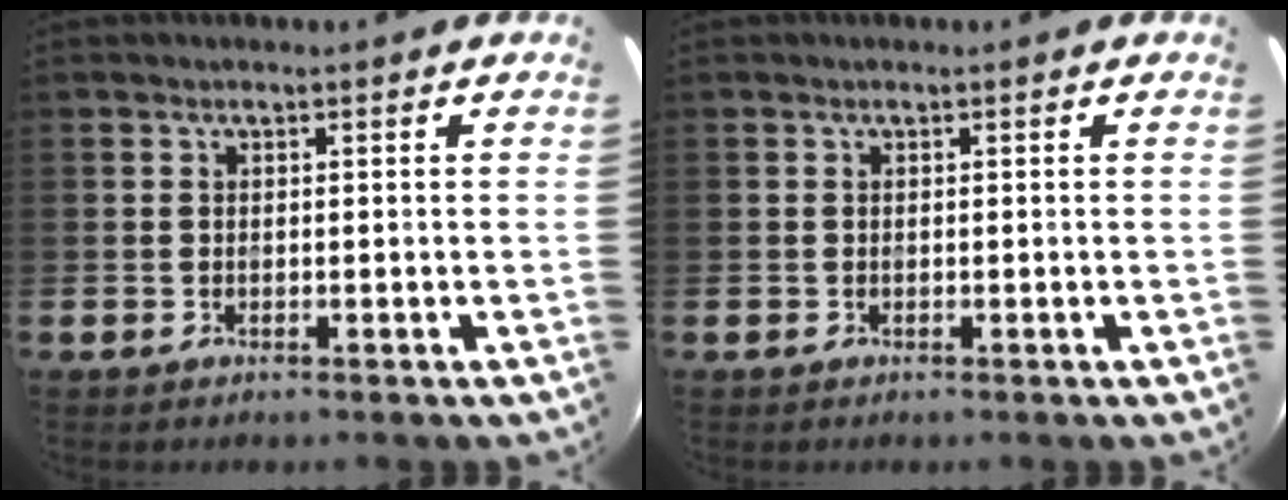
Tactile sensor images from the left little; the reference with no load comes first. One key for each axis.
{"total": 0.0}